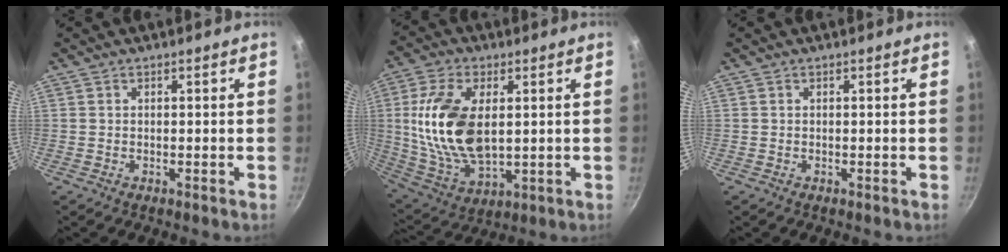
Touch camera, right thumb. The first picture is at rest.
{"total": 17.9, "force": [2.4, 9.8, 14.8], "torque": [-0.279, -0.008, 0.055]}
{"total": 0.0}